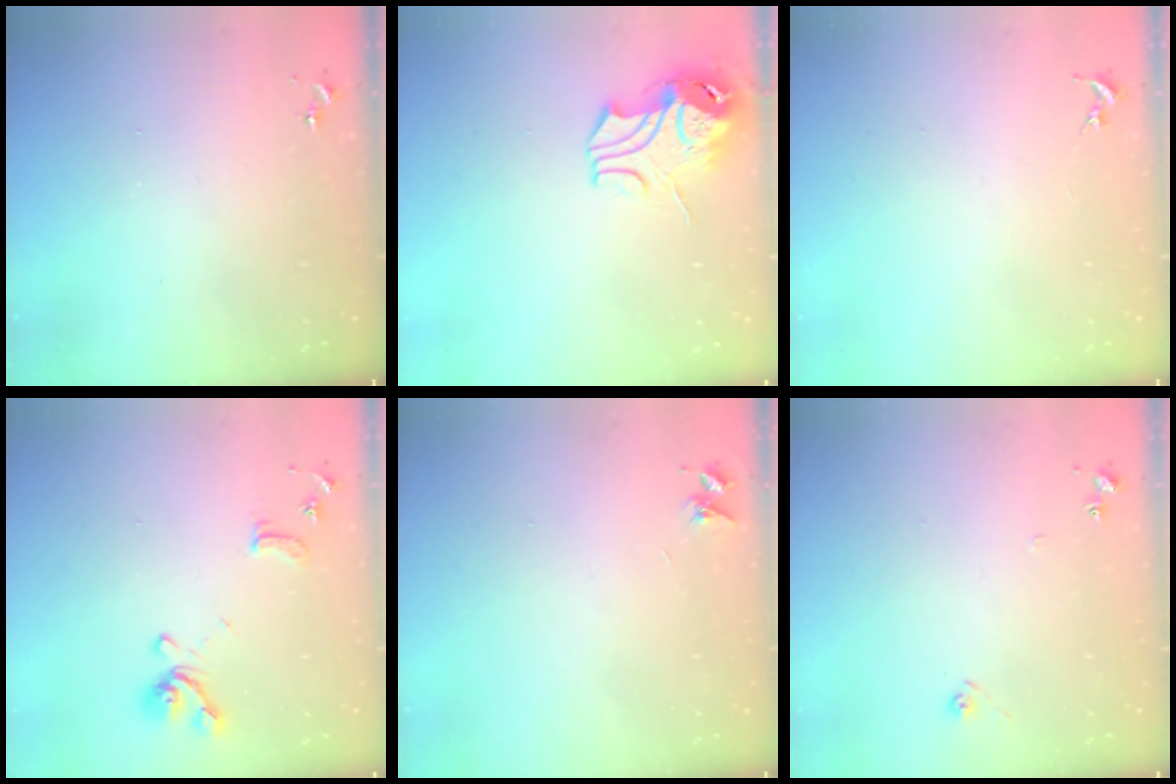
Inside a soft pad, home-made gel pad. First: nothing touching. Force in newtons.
{"total": 10.8, "press": 10.7, "slide": 1.3}
{"total": 0.0}
{"total": 12.8, "press": 12.7, "slide": 1.4}
{"total": 3.6, "press": 3.6, "slide": 0.5}
{"total": 6.2, "press": 6.2, "slide": 0.6}